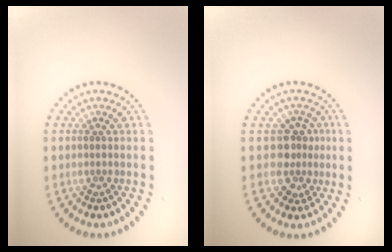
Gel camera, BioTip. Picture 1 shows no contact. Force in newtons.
{"total": 2.7, "press": 2.2, "slide": 1.6}